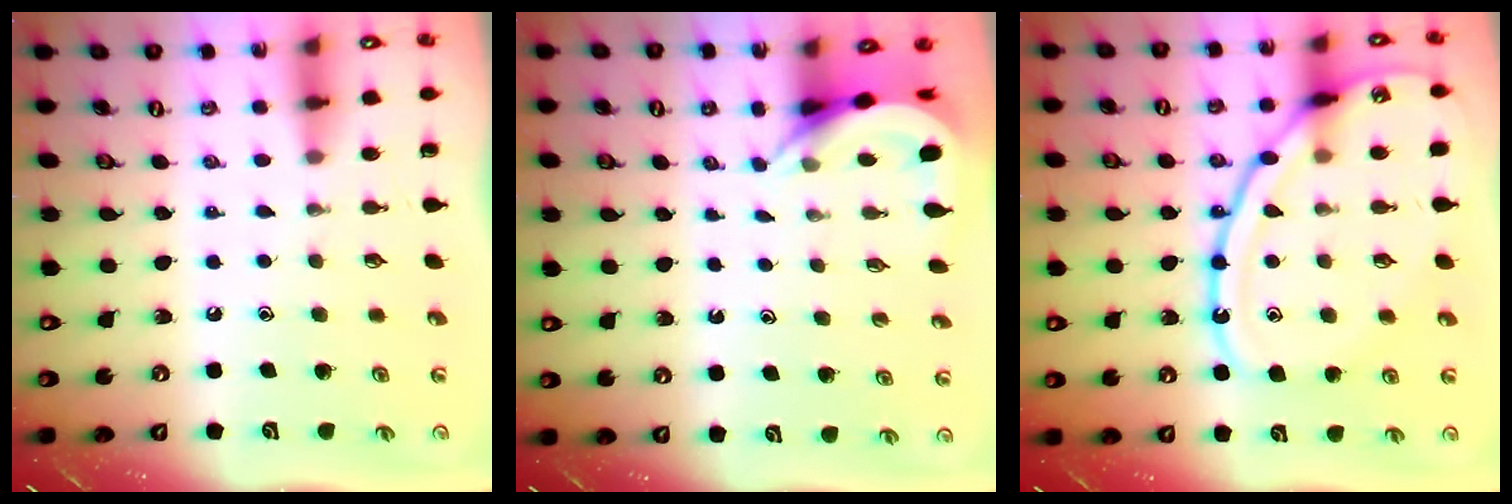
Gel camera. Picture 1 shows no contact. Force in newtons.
{"total": 4.3, "press": 4.3, "slide": 0.3}
{"total": 17.3, "press": 17.2, "slide": 1.6}